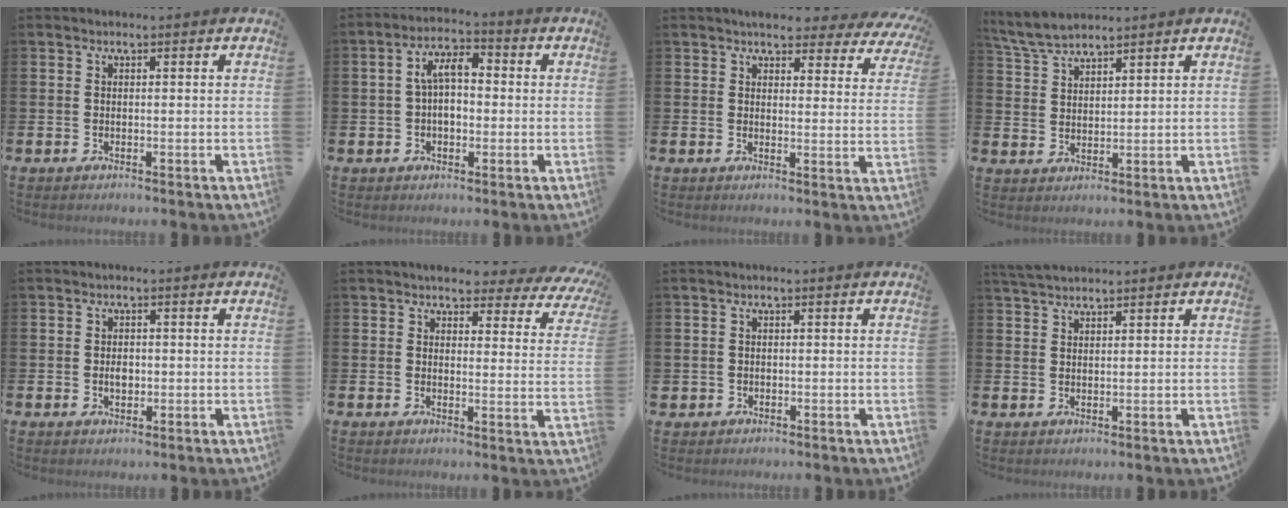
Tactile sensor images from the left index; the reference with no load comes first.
{"total": 5.9, "force": [0.9, 3.3, 4.8], "torque": [-0.077, 0.001, 0.008]}
{"total": 4.7, "force": [4.3, 1.6, 1.1], "torque": [-0.026, -0.026, 0.075]}
{"total": 4.7, "force": [4.5, 0.7, 1.1], "torque": [-0.040, -0.013, 0.084]}
{"total": 2.0, "force": [0.0, 1.4, 1.5], "torque": [-0.009, -0.003, -0.005]}
{"total": 4.1, "force": [3.7, 1.6, 0.9], "torque": [-0.023, -0.028, 0.061]}
{"total": 0.8, "force": [-0.1, 0.8, 0.1], "torque": [-0.002, 0.006, -0.005]}
{"total": 2.5, "force": [2.5, 0.4, 0.4], "torque": [-0.009, -0.007, 0.046]}